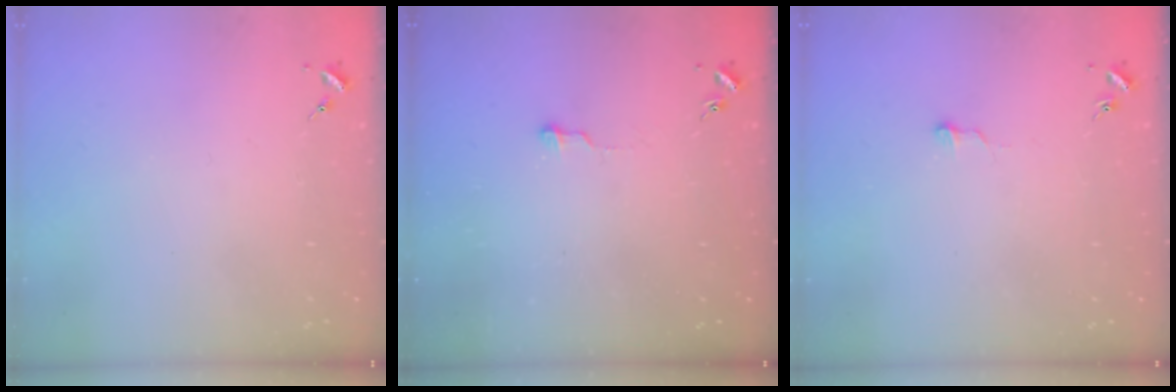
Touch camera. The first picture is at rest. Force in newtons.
{"total": 3.6, "press": 3.6, "slide": 0.3}
{"total": 3.5, "press": 3.5, "slide": 0.3}